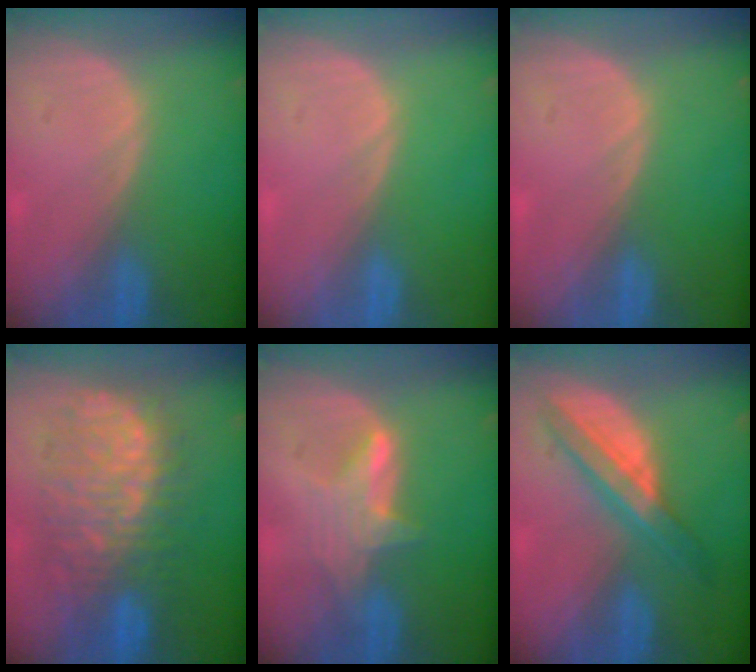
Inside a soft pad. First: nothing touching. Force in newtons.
{"total": 0.0}
{"total": 0.0}
{"total": 11.6, "press": 11.5, "slide": 1.3}
{"total": 4.3, "press": 4.3, "slide": 0.4}
{"total": 6.2, "press": 6.2, "slide": 0.1}